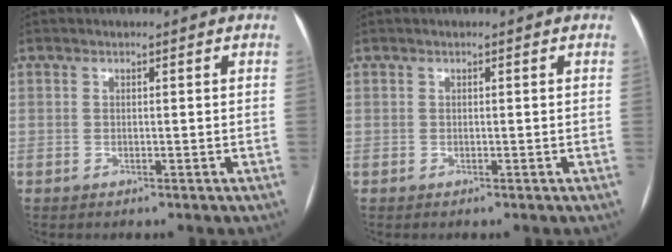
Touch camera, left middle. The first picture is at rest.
{"total": 0.0}